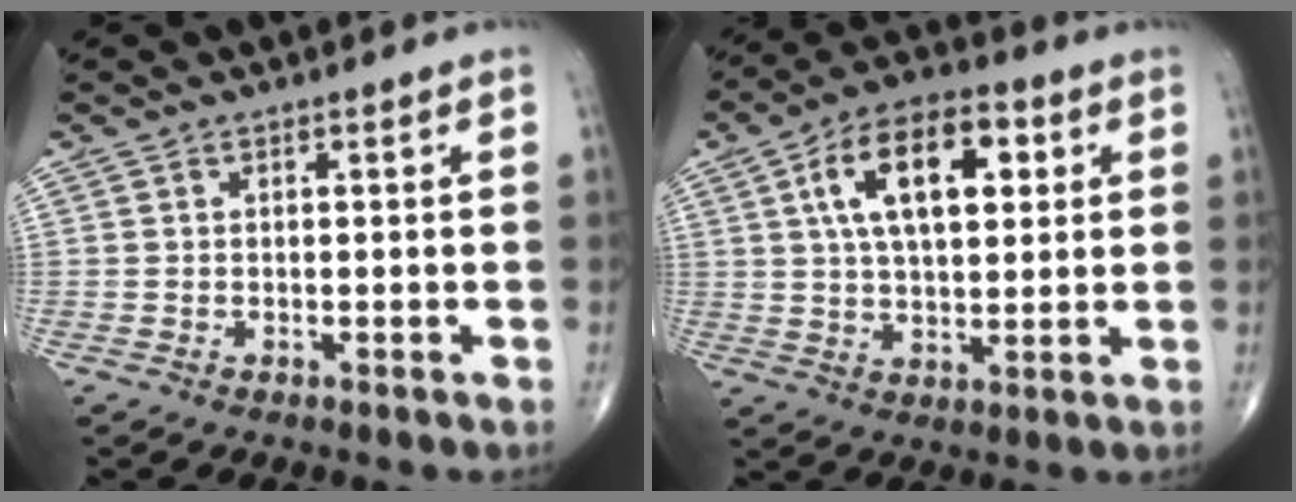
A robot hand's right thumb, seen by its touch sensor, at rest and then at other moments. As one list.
[{"total": 15.8, "force": [4.7, 8.0, 12.7], "torque": [-0.196, 0.006, 0.076]}]